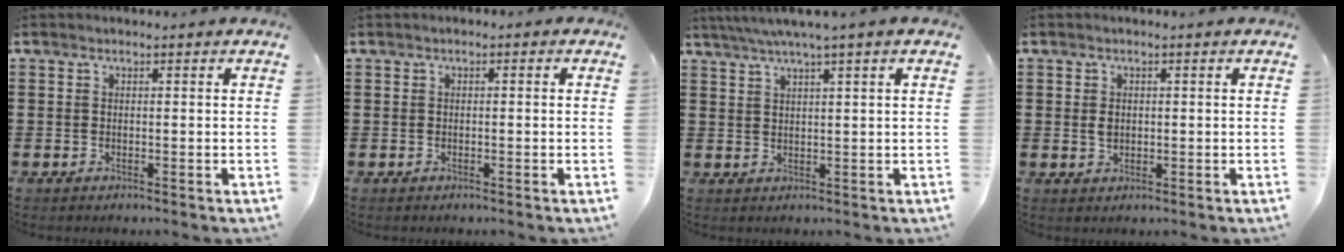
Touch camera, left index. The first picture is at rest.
{"total": 0.6, "force": [-0.4, 0.3, 0.3], "torque": [-0.007, -0.001, -0.009]}
{"total": 3.1, "force": [2.1, -0.4, 2.2], "torque": [-0.047, 0.003, 0.037]}
{"total": 1.6, "force": [0.2, 1.2, 1.1], "torque": [-0.023, 0.006, 0.002]}